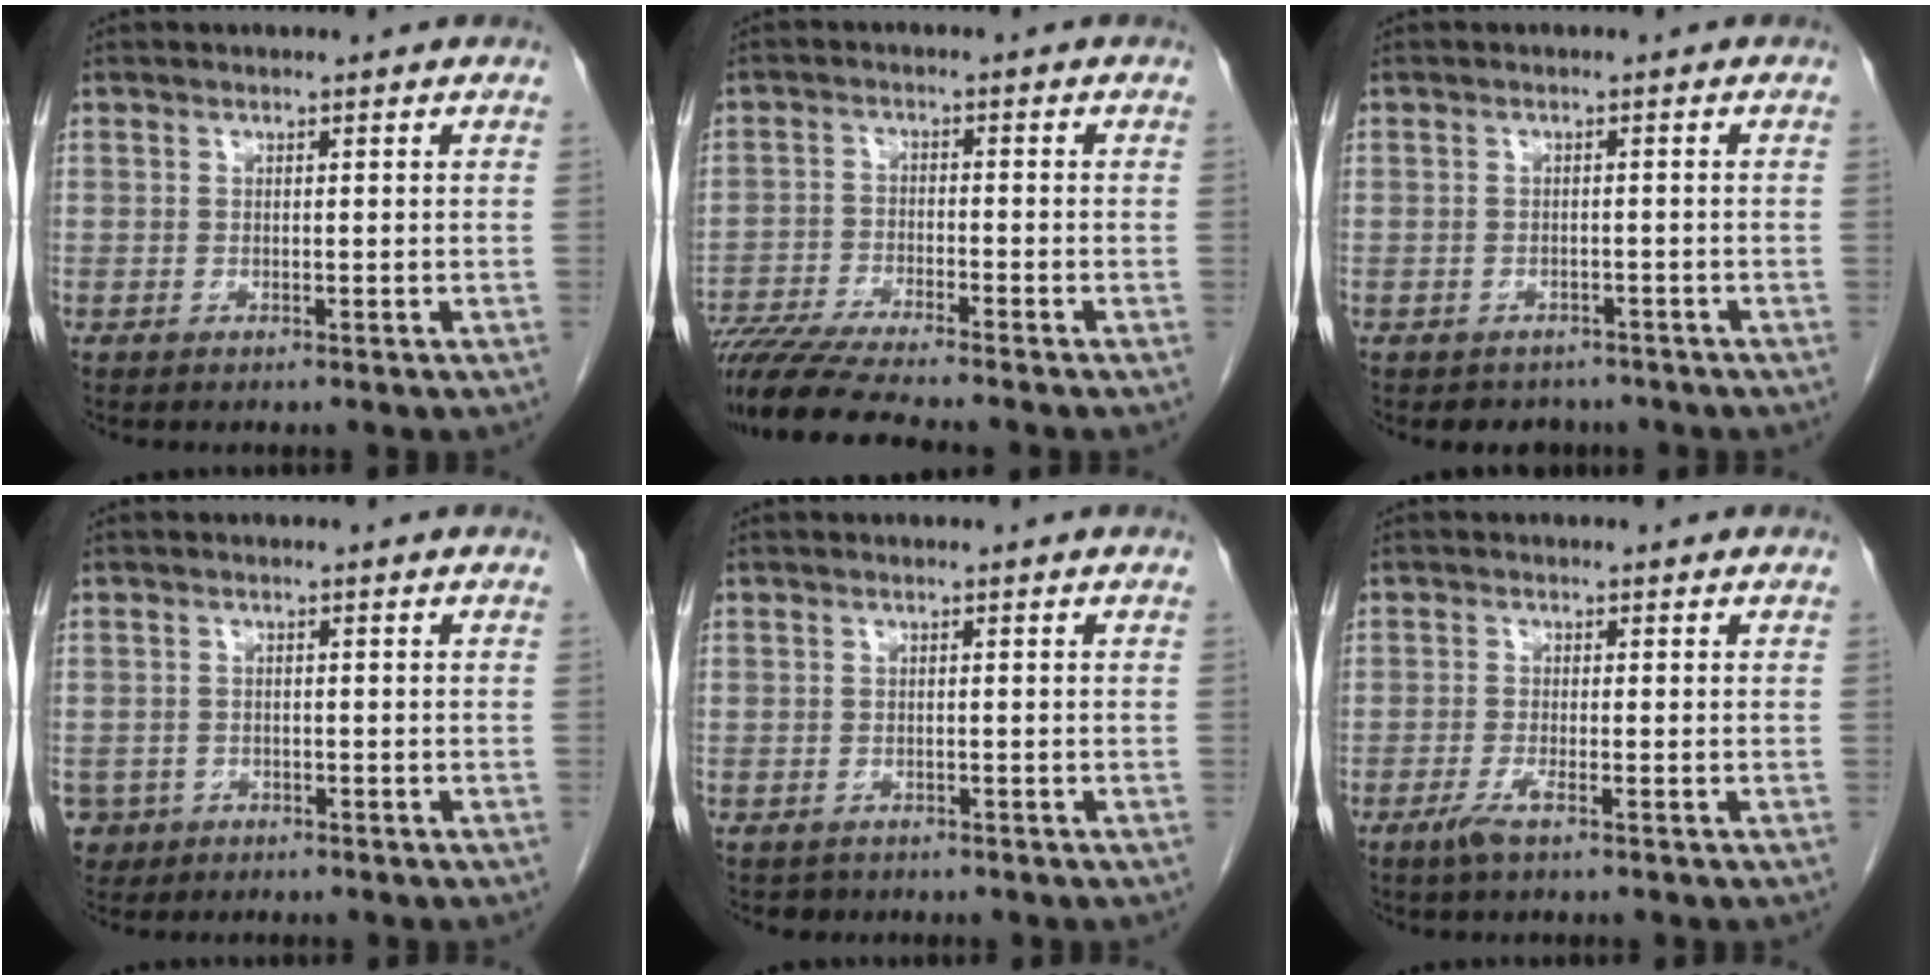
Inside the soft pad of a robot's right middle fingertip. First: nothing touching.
{"total": 10.6, "force": [-9.4, -0.6, 4.9], "torque": [-0.081, -0.026, -0.160]}
{"total": 3.4, "force": [-2.8, 1.9, 0.0], "torque": [-0.006, 0.008, -0.037]}
{"total": 3.2, "force": [-1.7, 2.8, 0.1], "torque": [0.000, 0.007, -0.026]}
{"total": 1.2, "force": [-0.9, 0.7, -0.2], "torque": [-0.006, 0.002, -0.014]}
{"total": 2.3, "force": [-1.4, -0.1, 1.8], "torque": [-0.040, -0.005, -0.030]}